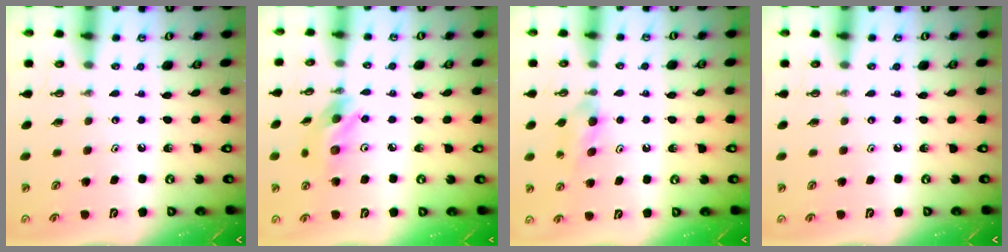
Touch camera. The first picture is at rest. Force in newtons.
{"total": 10.8, "press": 10.7, "slide": 0.8}
{"total": 6.8, "press": 6.7, "slide": 1.4}
{"total": 0.0}